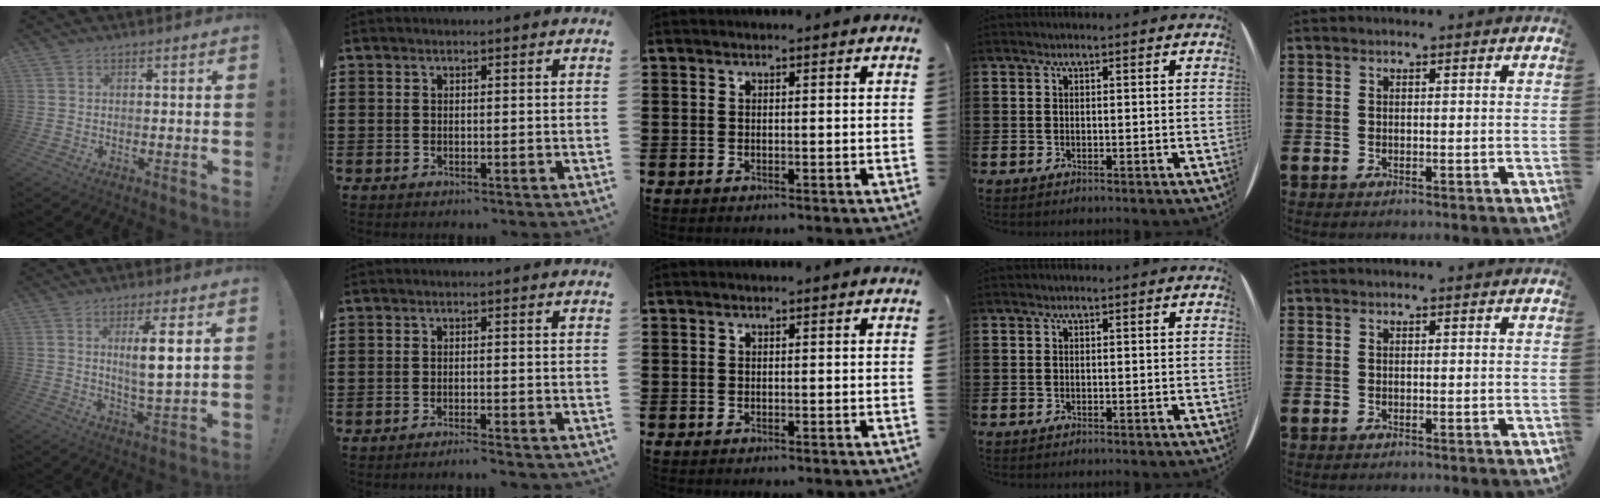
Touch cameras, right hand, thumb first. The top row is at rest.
{"thumb": {"total": 8.1, "force": [2.5, 1.1, 7.7], "torque": [-0.116, -0.012, 0.034]}, "index": {"total": 1.7, "force": [-1.6, -0.2, 0.5], "torque": [-0.010, 0.002, -0.031]}}